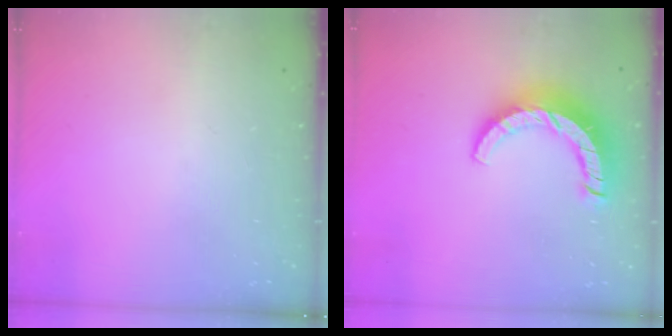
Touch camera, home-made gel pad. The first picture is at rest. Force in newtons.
{"total": 11.4, "press": 11.3, "slide": 1.1}